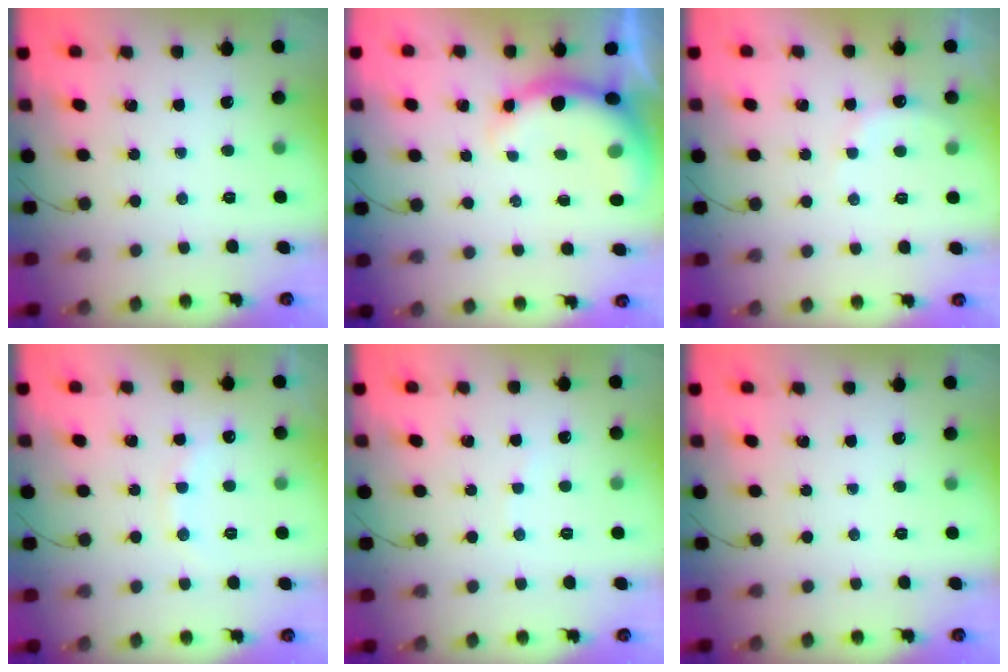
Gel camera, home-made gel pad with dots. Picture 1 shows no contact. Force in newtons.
{"total": 7.0, "press": 6.9, "slide": 1.1}
{"total": 5.6, "press": 5.5, "slide": 1.3}
{"total": 8.4, "press": 8.2, "slide": 1.6}
{"total": 2.9, "press": 2.9, "slide": 0.7}
{"total": 0.0}